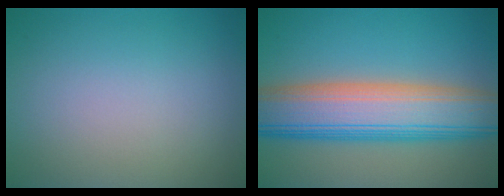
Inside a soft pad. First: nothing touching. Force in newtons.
{"total": 11.0, "press": 11.0, "slide": 0.6}